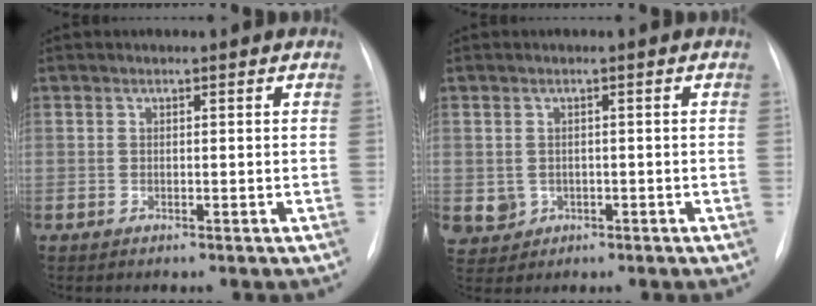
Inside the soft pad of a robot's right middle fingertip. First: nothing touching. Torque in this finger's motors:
{"motor_torque": [0.12, -0.08, 0.09, 0.00]}